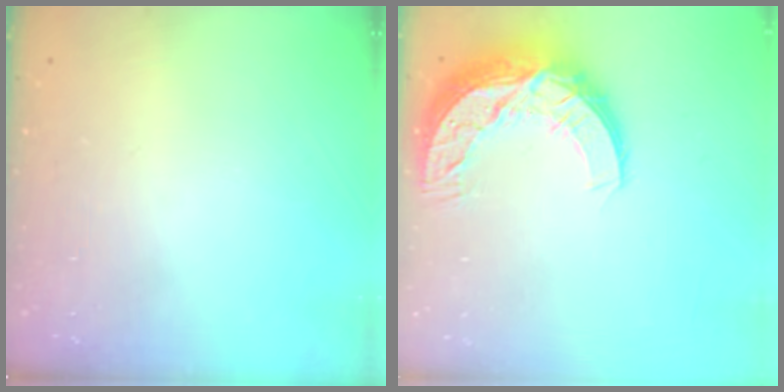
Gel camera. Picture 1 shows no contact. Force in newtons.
{"total": 13.5, "press": 13.5, "slide": 0.8}